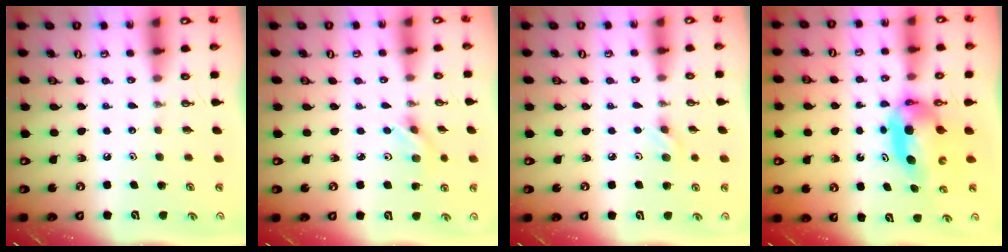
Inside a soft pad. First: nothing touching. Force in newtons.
{"total": 2.9, "press": 2.8, "slide": 0.8}
{"total": 5.6, "press": 5.3, "slide": 1.9}
{"total": 6.5, "press": 6.1, "slide": 2.3}